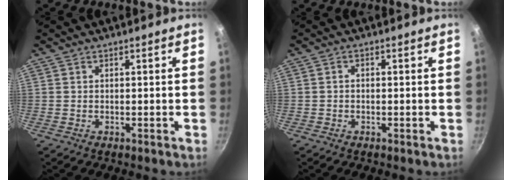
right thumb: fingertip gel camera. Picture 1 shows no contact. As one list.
[{"total": 0.8, "force": [-0.4, 0.6, 0.5], "torque": [-0.009, 0.006, -0.007]}]